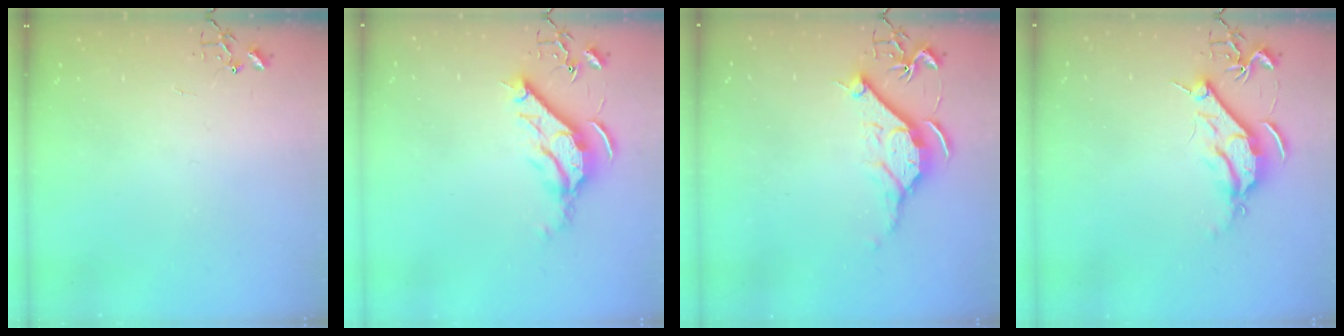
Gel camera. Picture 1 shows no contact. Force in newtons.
{"total": 11.7, "press": 11.6, "slide": 1.3}
{"total": 11.4, "press": 11.4, "slide": 0.8}
{"total": 9.1, "press": 9.0, "slide": 0.8}